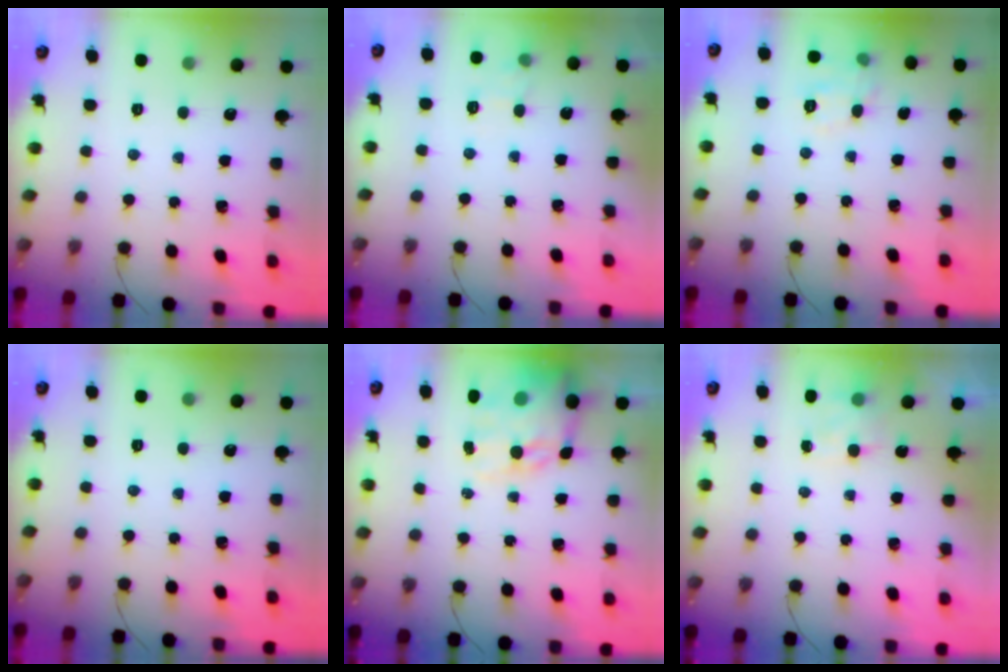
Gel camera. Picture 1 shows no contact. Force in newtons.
{"total": 7.4, "press": 7.2, "slide": 1.5}
{"total": 8.5, "press": 8.4, "slide": 1.5}
{"total": 0.0}
{"total": 15.8, "press": 15.3, "slide": 4.1}
{"total": 3.7, "press": 3.6, "slide": 1.0}